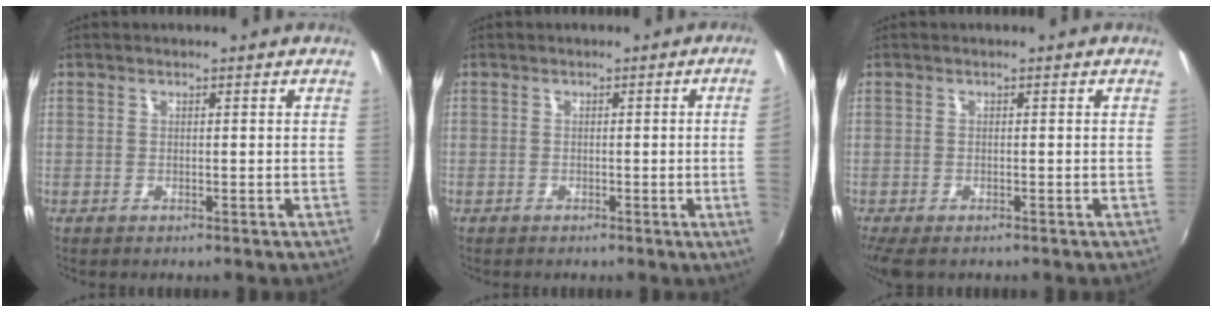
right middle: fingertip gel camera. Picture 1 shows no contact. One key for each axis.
{"total": 3.7, "fx": 0.0, "fy": -1.9, "fz": 3.2, "tx": -0.053, "ty": -0.011, "tz": 0.006}
{"total": 4.4, "fx": -3.0, "fy": 1.6, "fz": 2.8, "tx": -0.060, "ty": -0.024, "tz": -0.049}